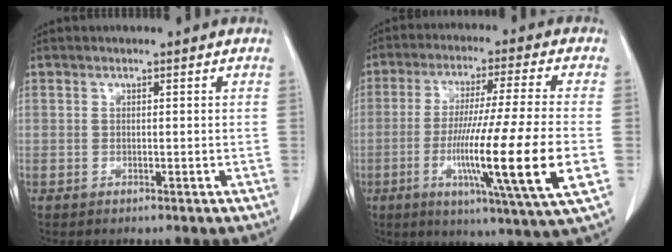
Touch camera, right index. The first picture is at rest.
{"total": 18.4, "force": [-4.1, -1.2, 17.9], "torque": [-0.299, -0.026, -0.074]}